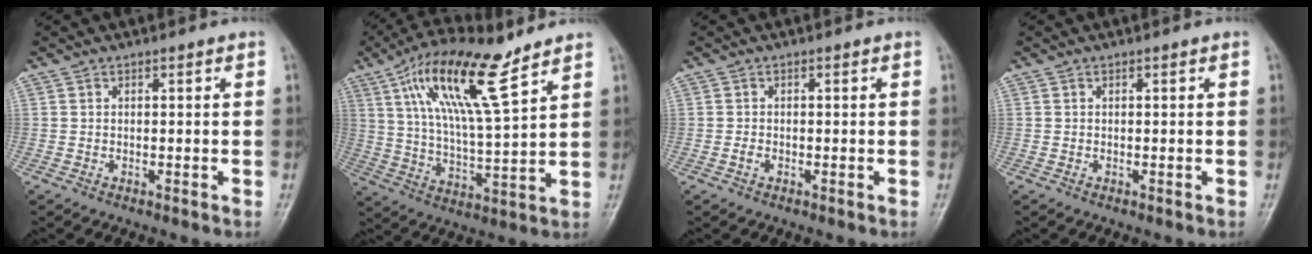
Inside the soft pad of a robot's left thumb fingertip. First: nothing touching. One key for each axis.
{"total": 16.9, "fx": 9.5, "fy": 4.0, "fz": 13.4, "tx": -0.243, "ty": -0.031, "tz": 0.180}
{"total": 0.9, "fx": -0.4, "fy": 0.6, "fz": 0.6, "tx": -0.012, "ty": 0.000, "tz": -0.009}
{"total": 0.0}